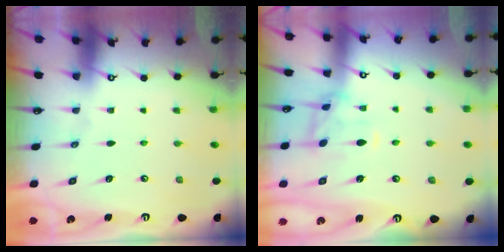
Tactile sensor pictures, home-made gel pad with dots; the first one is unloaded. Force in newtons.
{"total": 1.3, "press": 1.2, "slide": 0.4}